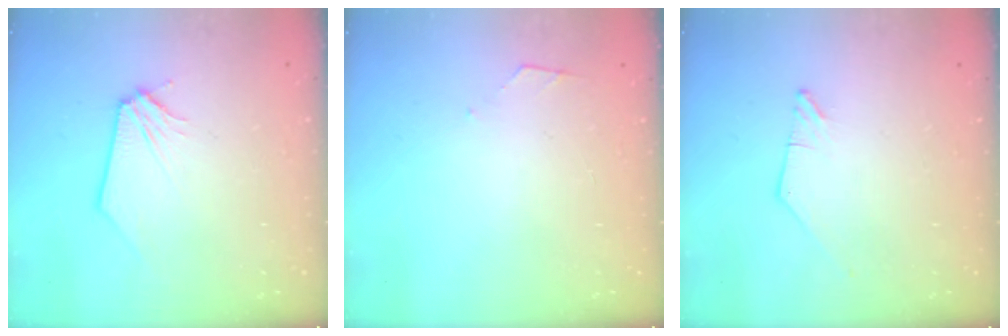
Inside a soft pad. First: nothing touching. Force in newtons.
{"total": 2.7, "press": 2.6, "slide": 0.4}
{"total": 0.0}